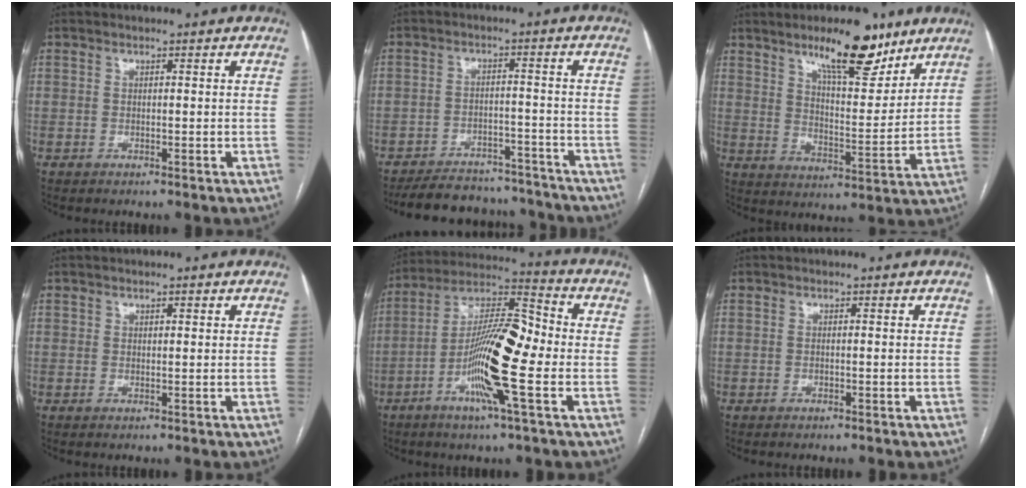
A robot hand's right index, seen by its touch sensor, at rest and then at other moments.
{"total": 14.4, "force": [-13.3, 4.7, 3.0], "torque": [-0.044, 0.017, -0.175]}
{"total": 12.9, "force": [9.2, 3.3, 8.5], "torque": [-0.127, -0.009, 0.147]}
{"total": 0.8, "force": [0.5, 0.3, 0.5], "torque": [-0.011, 0.003, 0.008]}
{"total": 15.1, "force": [-3.7, 1.6, 14.5], "torque": [-0.270, 0.006, -0.073]}
{"total": 0.0}